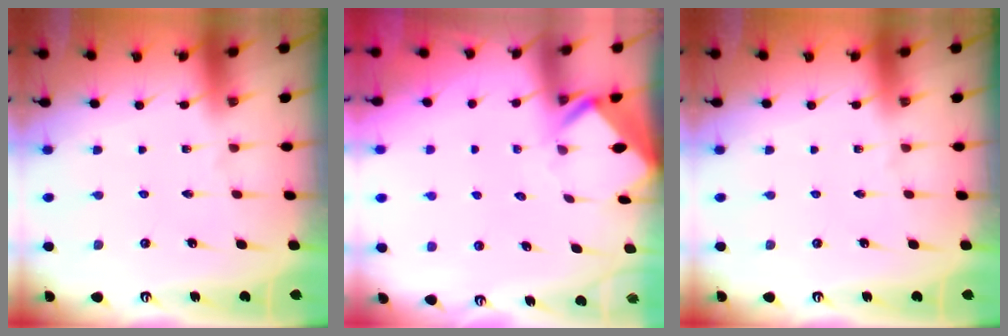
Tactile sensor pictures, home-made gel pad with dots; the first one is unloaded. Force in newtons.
{"total": 3.0, "press": 3.0, "slide": 0.3}
{"total": 0.0}